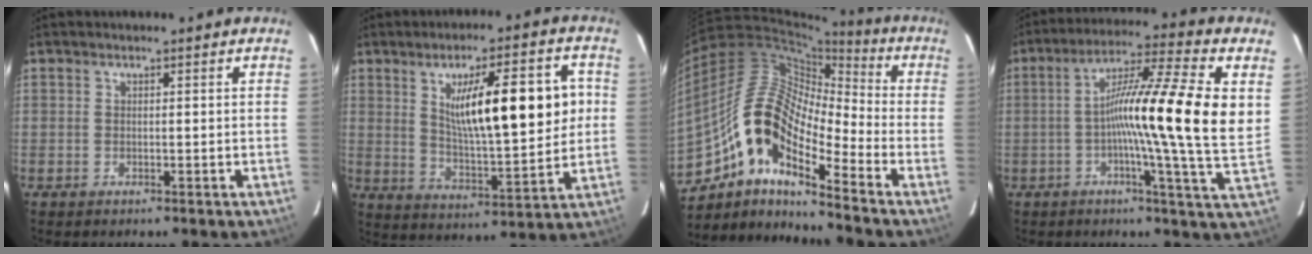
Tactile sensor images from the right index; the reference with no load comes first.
{"total": 16.5, "force": [3.6, 3.5, 15.7], "torque": [-0.244, 0.014, 0.065]}
{"total": 14.3, "force": [-8.4, 3.8, 11.0], "torque": [-0.211, 0.038, -0.147]}
{"total": 18.1, "force": [2.0, -0.4, 18.0], "torque": [-0.286, 0.015, 0.014]}